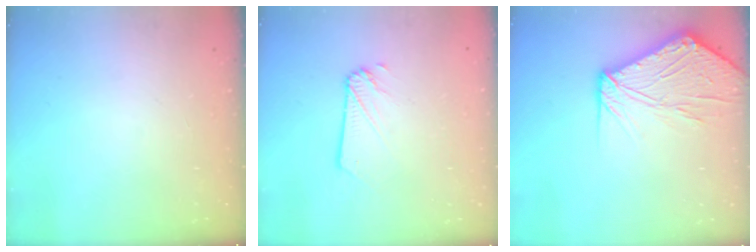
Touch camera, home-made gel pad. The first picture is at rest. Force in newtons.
{"total": 2.3, "press": 2.3, "slide": 0.1}
{"total": 13.2, "press": 13.1, "slide": 1.6}